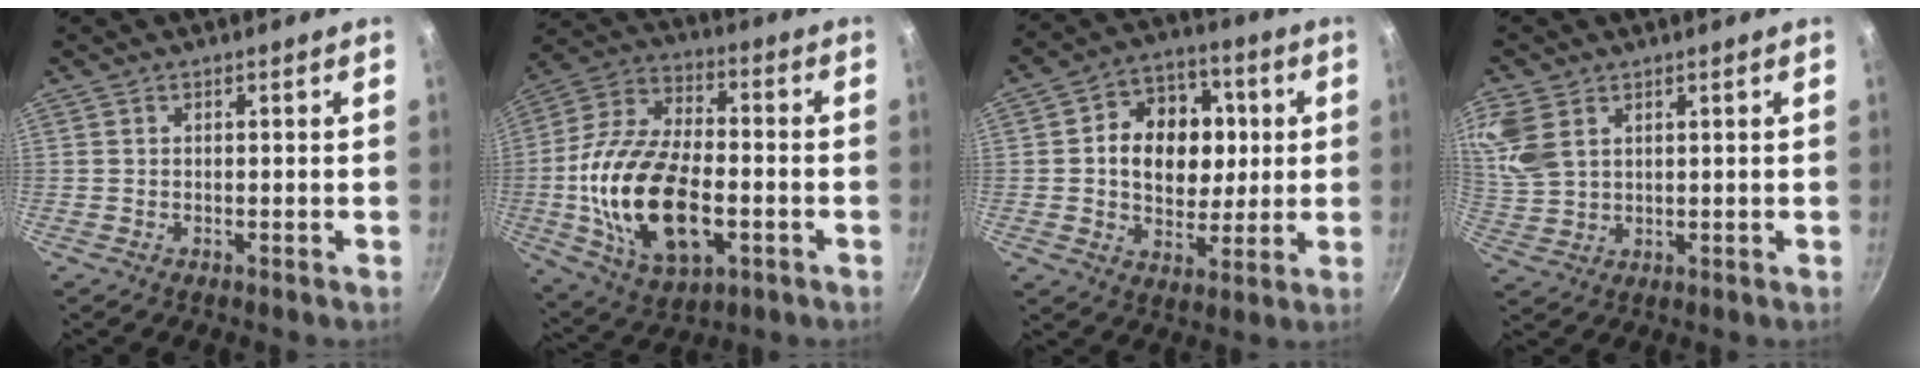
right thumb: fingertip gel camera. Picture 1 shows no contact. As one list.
[{"total": 23.4, "force": [-4.3, 13.0, 19.0], "torque": [-0.358, 0.025, -0.075]}, {"total": 15.6, "force": [1.8, 12.1, 9.7], "torque": [-0.106, 0.012, 0.022]}, {"total": 9.0, "force": [4.1, 5.8, 5.5], "torque": [-0.110, -0.008, 0.090]}]